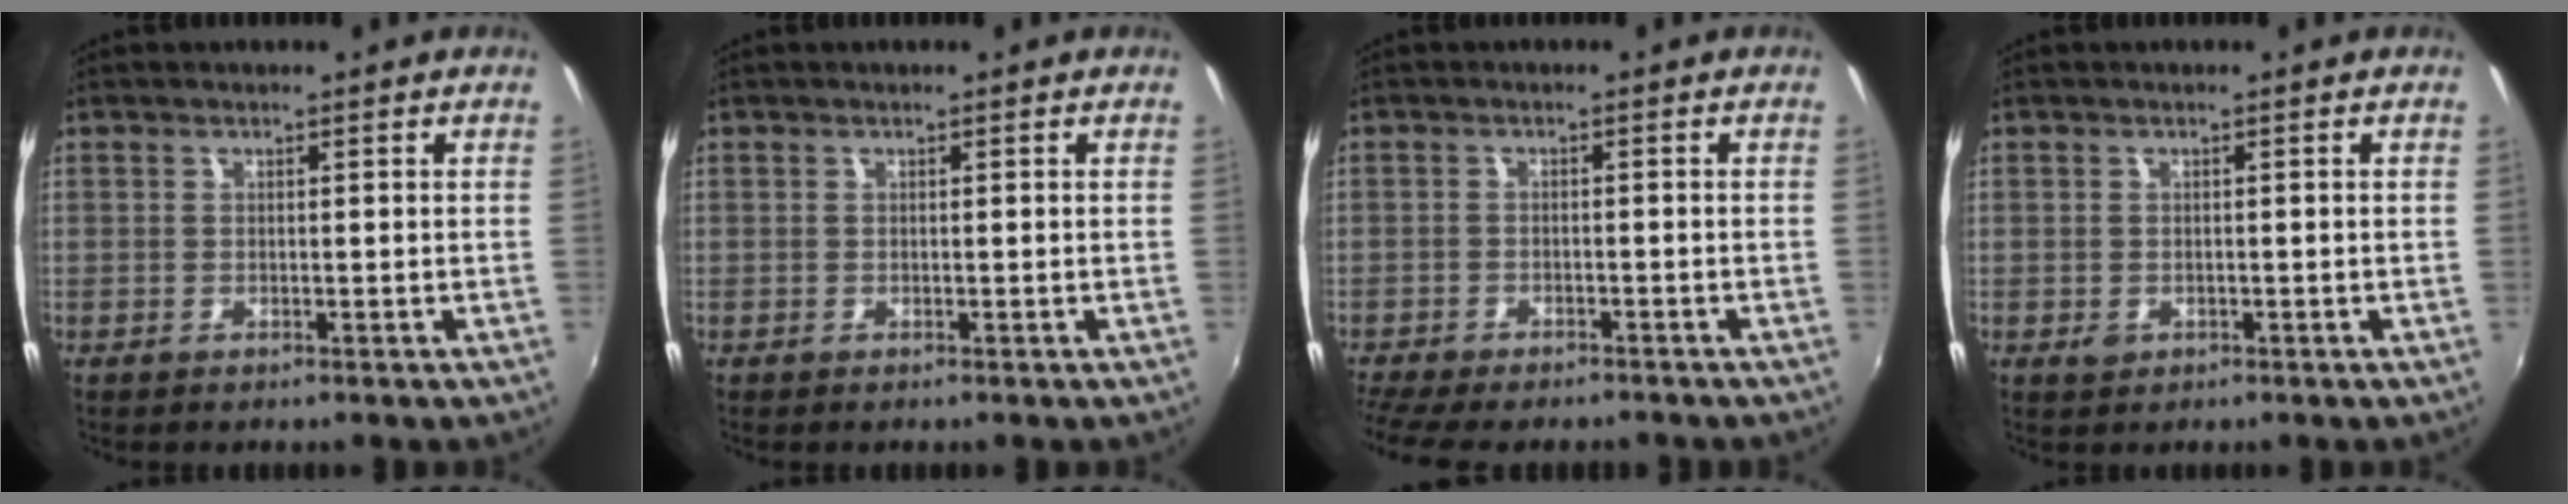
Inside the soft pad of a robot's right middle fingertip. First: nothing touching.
{"total": 0.0}
{"total": 9.2, "force": [-8.1, 1.9, 4.0], "torque": [-0.099, -0.031, -0.130]}
{"total": 1.5, "force": [-0.6, 1.2, 0.7], "torque": [-0.011, -0.001, -0.009]}